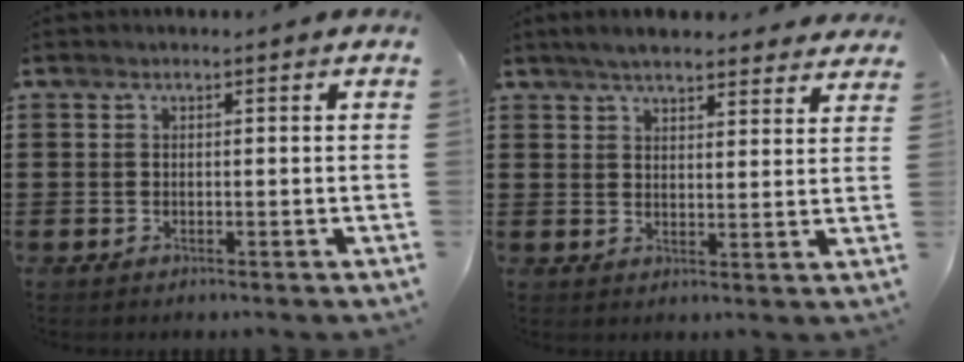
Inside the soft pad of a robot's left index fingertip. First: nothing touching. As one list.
[{"total": 4.6, "force": [4.3, 0.8, 1.4], "torque": [-0.040, -0.007, 0.080]}]